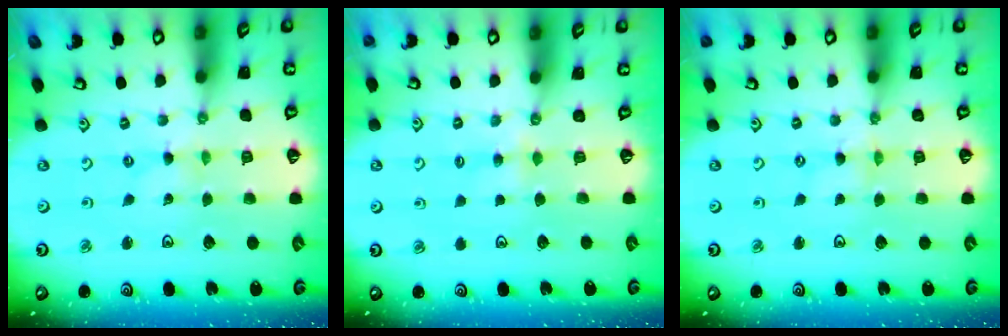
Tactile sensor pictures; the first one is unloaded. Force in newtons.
{"total": 2.8, "press": 2.8, "slide": 0.4}
{"total": 0.7, "press": 0.7, "slide": 0.2}